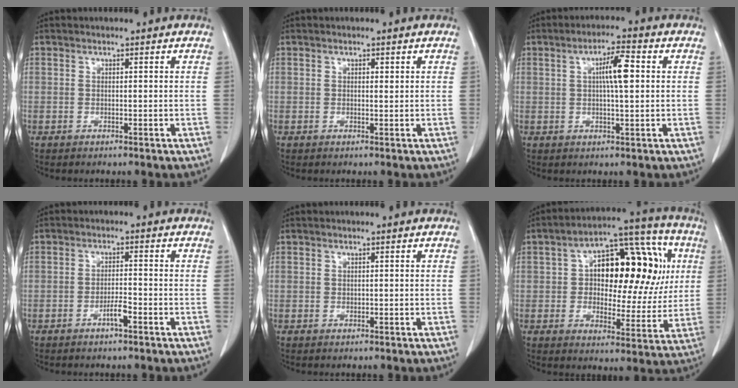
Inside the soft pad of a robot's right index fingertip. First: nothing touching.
{"total": 0.6, "force": [0.3, 0.2, 0.5], "torque": [-0.008, -0.001, 0.005]}
{"total": 5.6, "force": [1.0, 0.7, 5.5], "torque": [-0.096, 0.009, 0.016]}
{"total": 2.5, "force": [-1.4, 0.3, 2.0], "torque": [-0.036, 0.001, -0.027]}
{"total": 0.0}
{"total": 18.9, "force": [3.7, 9.3, 16.0], "torque": [-0.216, 0.052, 0.053]}